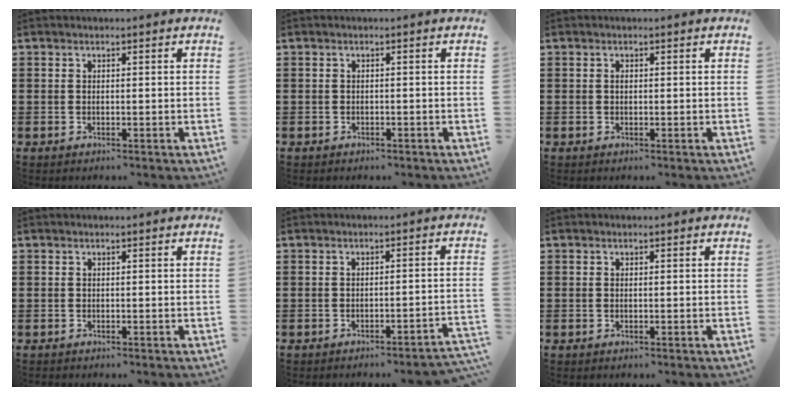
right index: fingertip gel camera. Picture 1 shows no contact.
{"total": 0.7, "force": [-0.6, 0.5, 0.0], "torque": [-0.002, 0.003, -0.014]}
{"total": 0.5, "force": [0.0, 0.3, 0.4], "torque": [-0.010, -0.001, 0.001]}
{"total": 0.0}
{"total": 1.8, "force": [-1.6, -0.3, 0.7], "torque": [-0.014, -0.003, -0.033]}
{"total": 0.0}